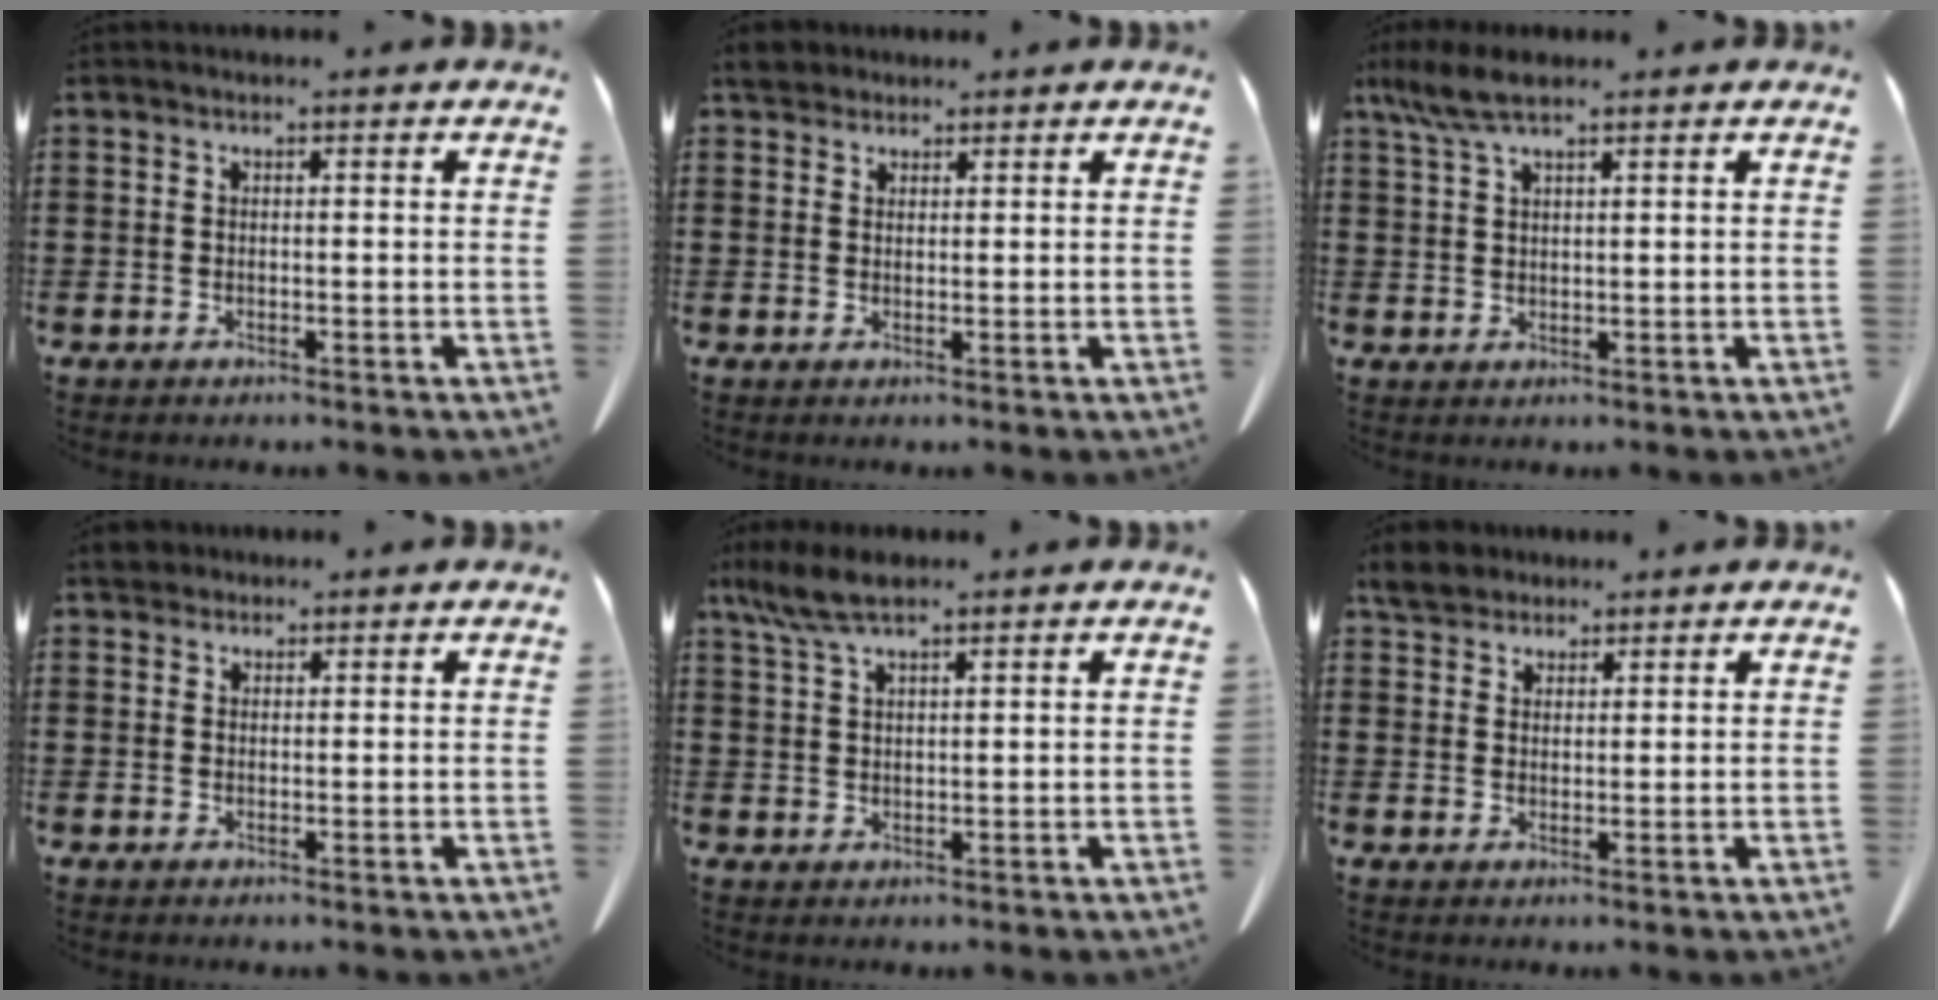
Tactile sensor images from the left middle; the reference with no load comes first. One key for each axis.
{"total": 3.0, "fx": 2.5, "fy": 1.4, "fz": 0.9, "tx": -0.026, "ty": 0.007, "tz": 0.048}
{"total": 5.0, "fx": 3.3, "fy": 1.1, "fz": 3.5, "tx": -0.084, "ty": -0.003, "tz": 0.059}
{"total": 2.3, "fx": 1.9, "fy": 1.2, "fz": 0.7, "tx": -0.021, "ty": 0.008, "tz": 0.037}
{"total": 5.3, "fx": 3.7, "fy": 1.2, "fz": 3.6, "tx": -0.087, "ty": -0.002, "tz": 0.065}
{"total": 3.8, "fx": 3.3, "fy": 1.6, "fz": 0.9, "tx": -0.022, "ty": 0.001, "tz": 0.062}